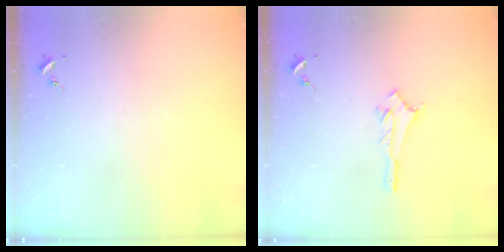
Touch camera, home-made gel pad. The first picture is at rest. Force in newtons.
{"total": 2.8, "press": 2.8, "slide": 0.3}